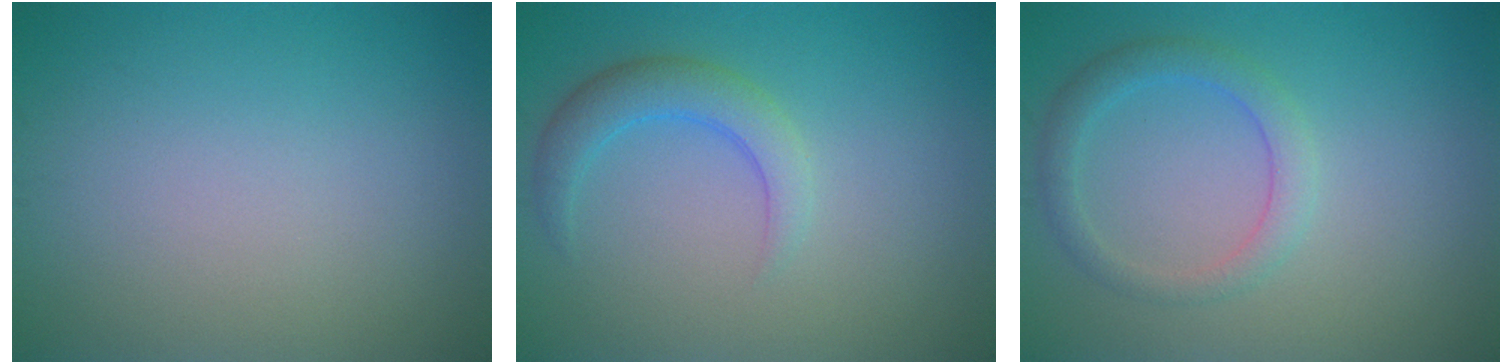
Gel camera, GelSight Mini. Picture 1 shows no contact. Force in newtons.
{"total": 3.0, "press": 3.0, "slide": 0.2}
{"total": 2.7, "press": 2.6, "slide": 0.2}